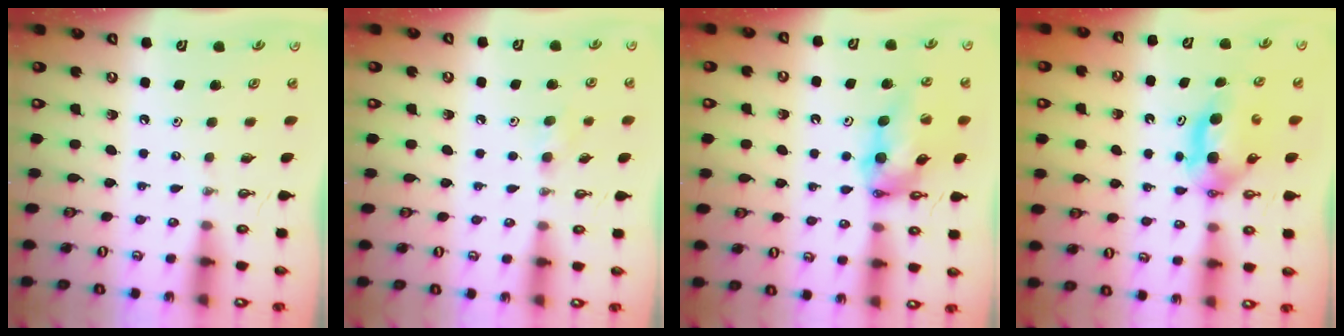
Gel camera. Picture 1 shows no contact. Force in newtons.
{"total": 5.8, "press": 5.3, "slide": 2.4}
{"total": 13.6, "press": 13.5, "slide": 1.4}
{"total": 6.4, "press": 4.9, "slide": 4.1}